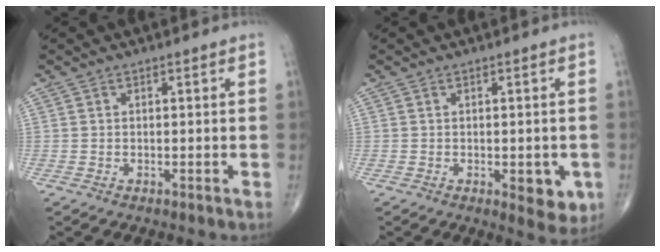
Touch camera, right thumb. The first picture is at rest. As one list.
[{"total": 5.5, "force": [-1.6, 2.5, 4.7], "torque": [-0.037, -0.007, -0.014]}]